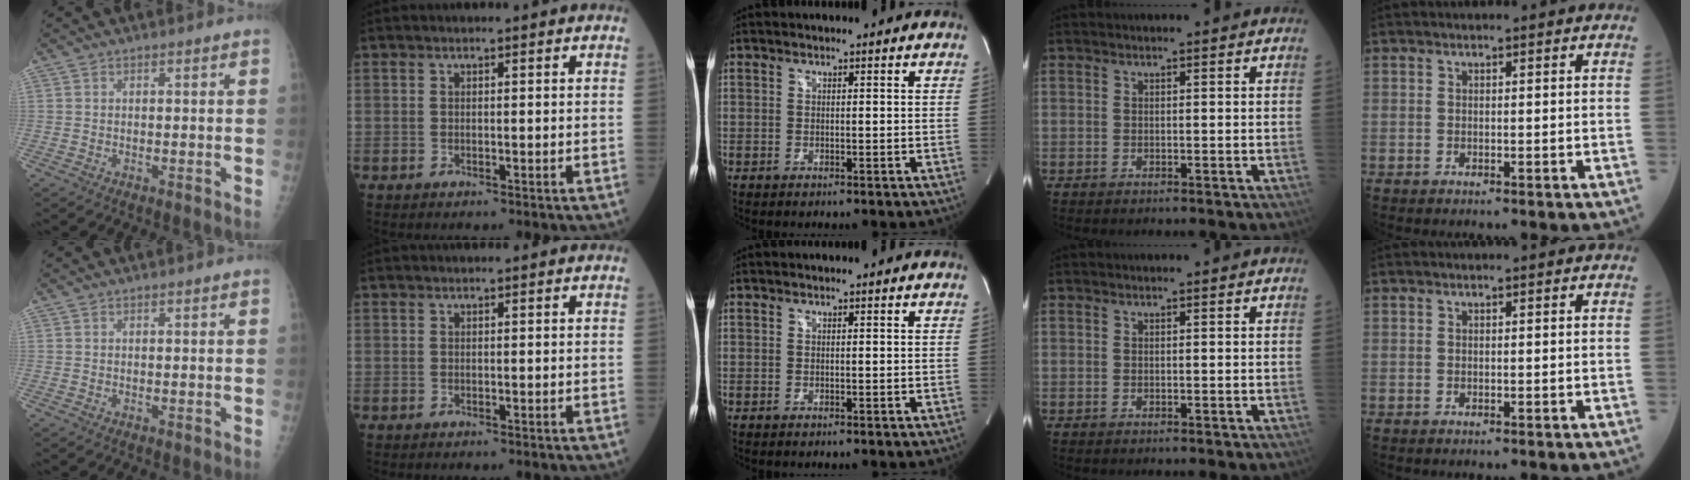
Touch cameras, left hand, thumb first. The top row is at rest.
{}